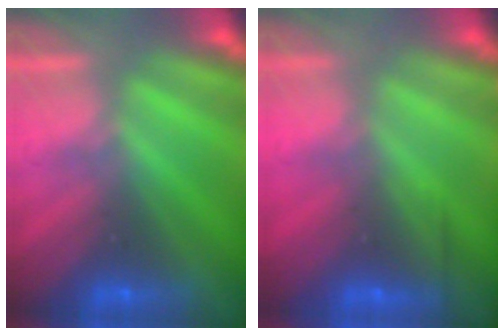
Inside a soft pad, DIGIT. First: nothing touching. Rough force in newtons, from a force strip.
{"total": 2.5}